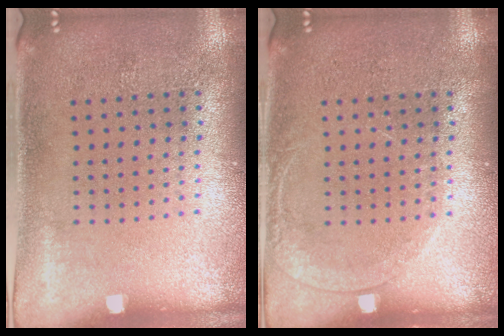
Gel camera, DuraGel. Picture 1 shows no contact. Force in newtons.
{"total": 1.2, "press": 1.1, "slide": 0.1}